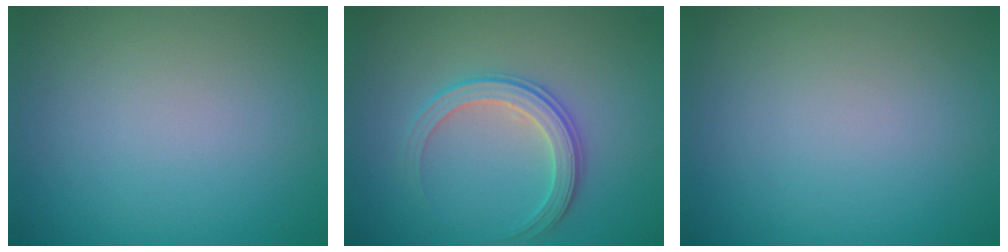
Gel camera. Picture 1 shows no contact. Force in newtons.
{"total": 3.0, "press": 2.8, "slide": 0.9}
{"total": 0.0}